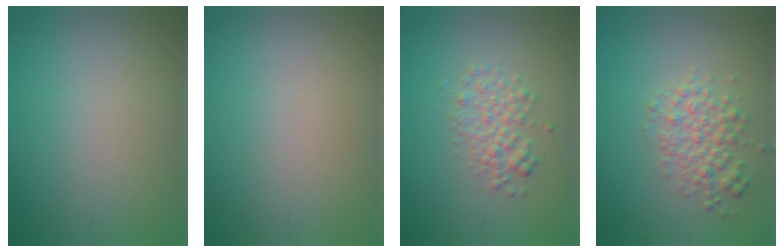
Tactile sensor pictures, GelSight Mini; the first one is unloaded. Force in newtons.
{"total": 0.0}
{"total": 2.6, "press": 2.6, "slide": 0.0}
{"total": 3.3, "press": 3.3, "slide": 0.1}